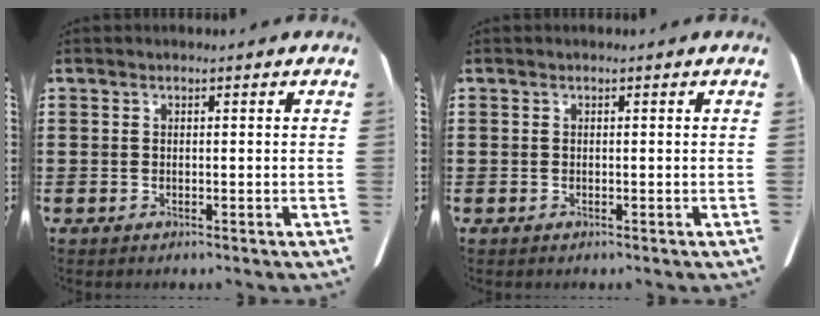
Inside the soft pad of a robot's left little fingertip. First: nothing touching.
{"total": 0.0}